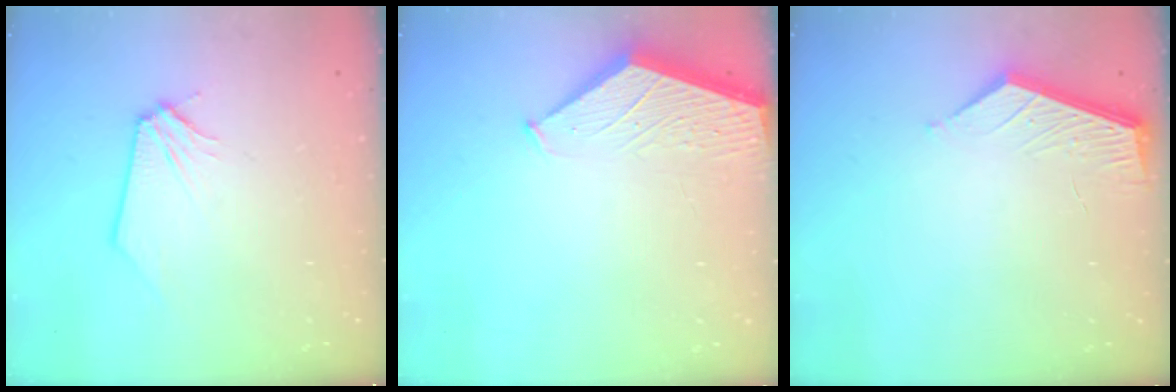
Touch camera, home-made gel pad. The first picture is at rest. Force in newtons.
{"total": 1.5, "press": 1.4, "slide": 0.2}
{"total": 4.9, "press": 4.9, "slide": 0.5}